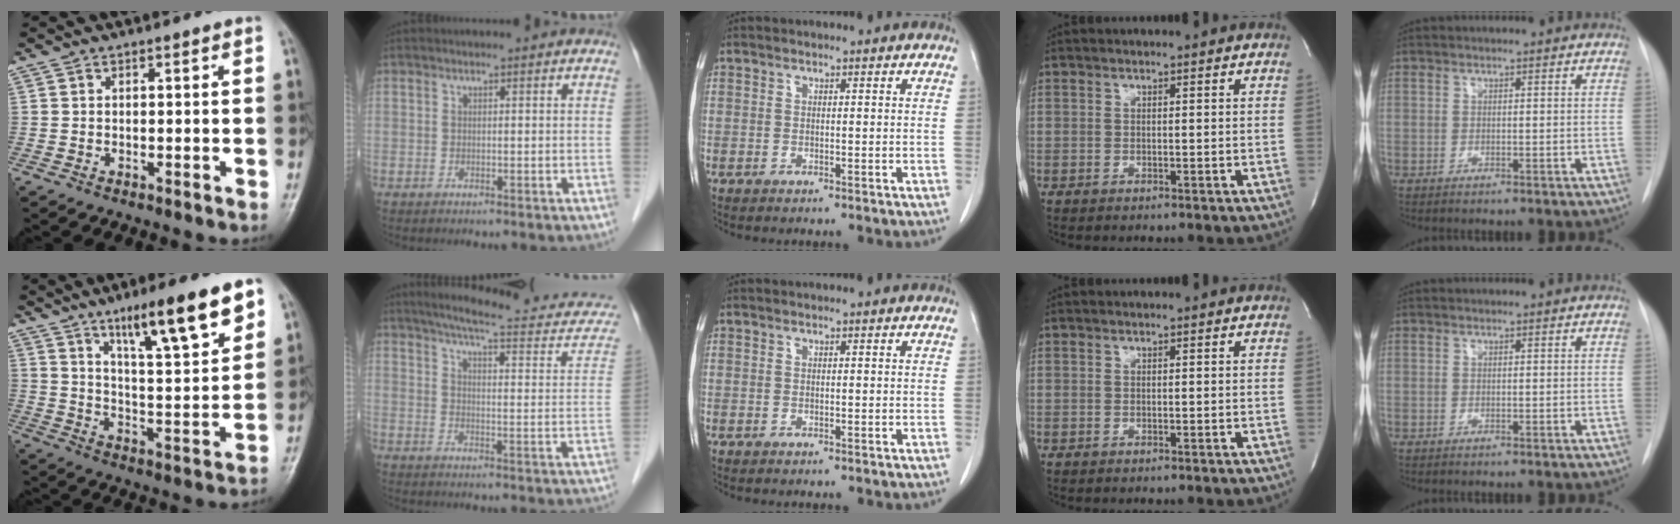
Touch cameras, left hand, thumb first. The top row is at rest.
{"thumb": {"total": 16.7, "force": [10.2, 3.1, 12.8], "torque": [-0.181, -0.050, 0.168]}, "index": {"total": 19.5, "force": [17.7, 2.6, 7.8], "torque": [-0.095, -0.034, 0.214]}}